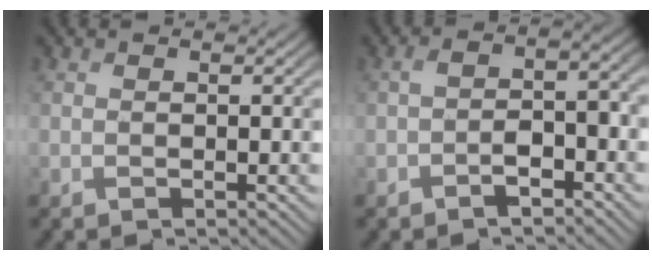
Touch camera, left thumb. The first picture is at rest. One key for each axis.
{"total": 4.0, "fx": -1.8, "fy": 2.1, "fz": 2.9, "tx": -0.046, "ty": 0.004, "tz": -0.034}